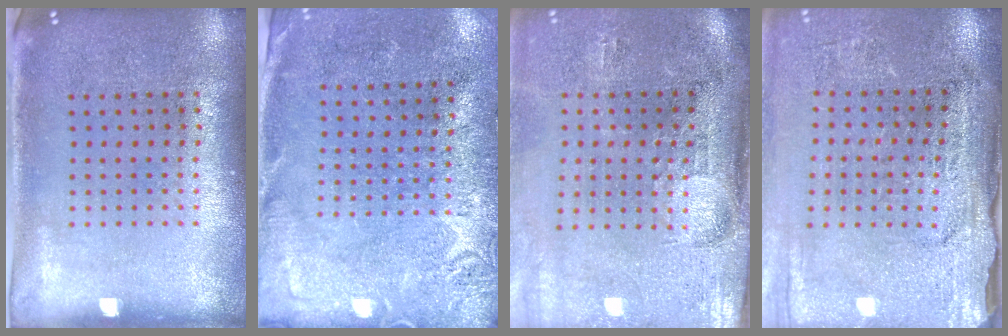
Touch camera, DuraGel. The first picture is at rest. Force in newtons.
{"total": 2.7, "press": 2.4, "slide": 1.2}
{"total": 4.6, "press": 3.8, "slide": 2.6}
{"total": 3.4, "press": 3.1, "slide": 1.3}